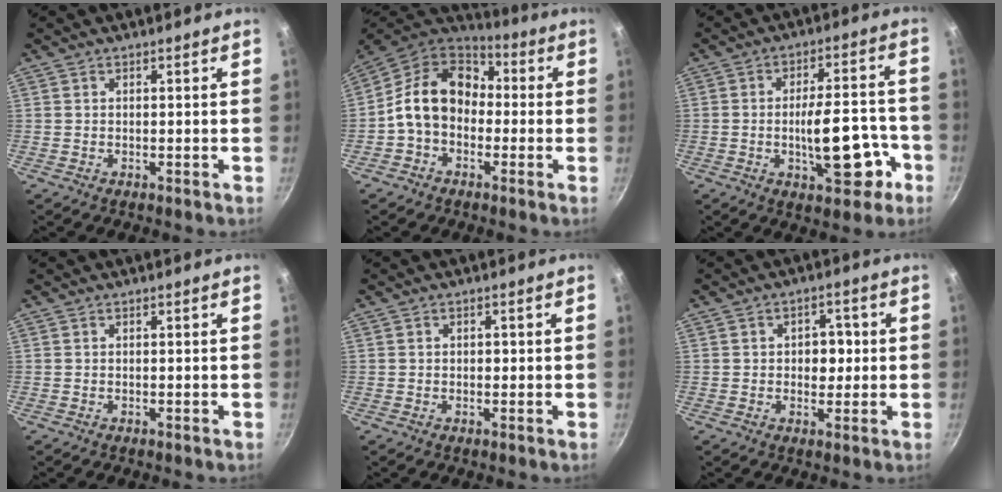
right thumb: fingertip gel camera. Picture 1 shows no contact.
{"total": 14.6, "force": [-0.7, 11.2, 9.4], "torque": [-0.130, 0.044, -0.034]}
{"total": 13.5, "force": [-4.4, 5.8, 11.4], "torque": [-0.133, 0.040, -0.053]}
{"total": 0.0}
{"total": 1.2, "force": [0.1, 0.9, 0.8], "torque": [-0.009, 0.005, 0.002]}
{"total": 5.2, "force": [0.4, 3.8, 3.5], "torque": [-0.018, 0.004, 0.001]}